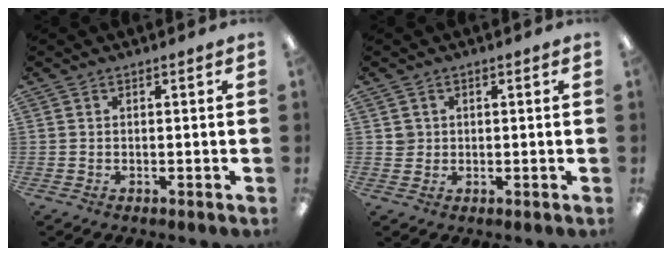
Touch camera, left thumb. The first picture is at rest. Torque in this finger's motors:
{"motor_torque": [-0.03, 0.01, 0.00, -0.03, 0.00]}